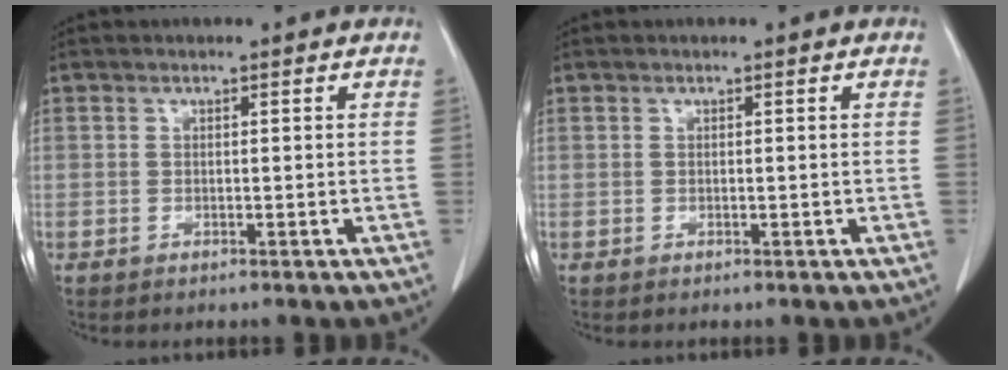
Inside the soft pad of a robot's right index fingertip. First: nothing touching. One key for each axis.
{"total": 0.0}